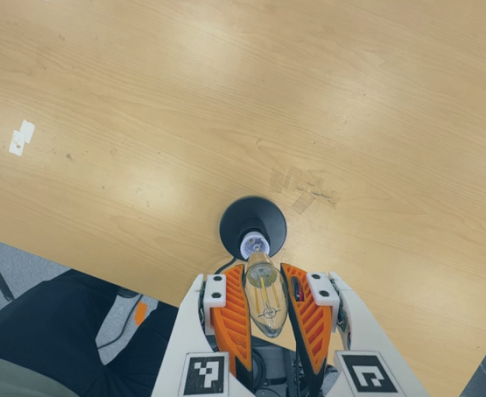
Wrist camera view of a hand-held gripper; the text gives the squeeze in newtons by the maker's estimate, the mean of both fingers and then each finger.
{"total": 21.9, "left": 24.4, "right": 19.3}